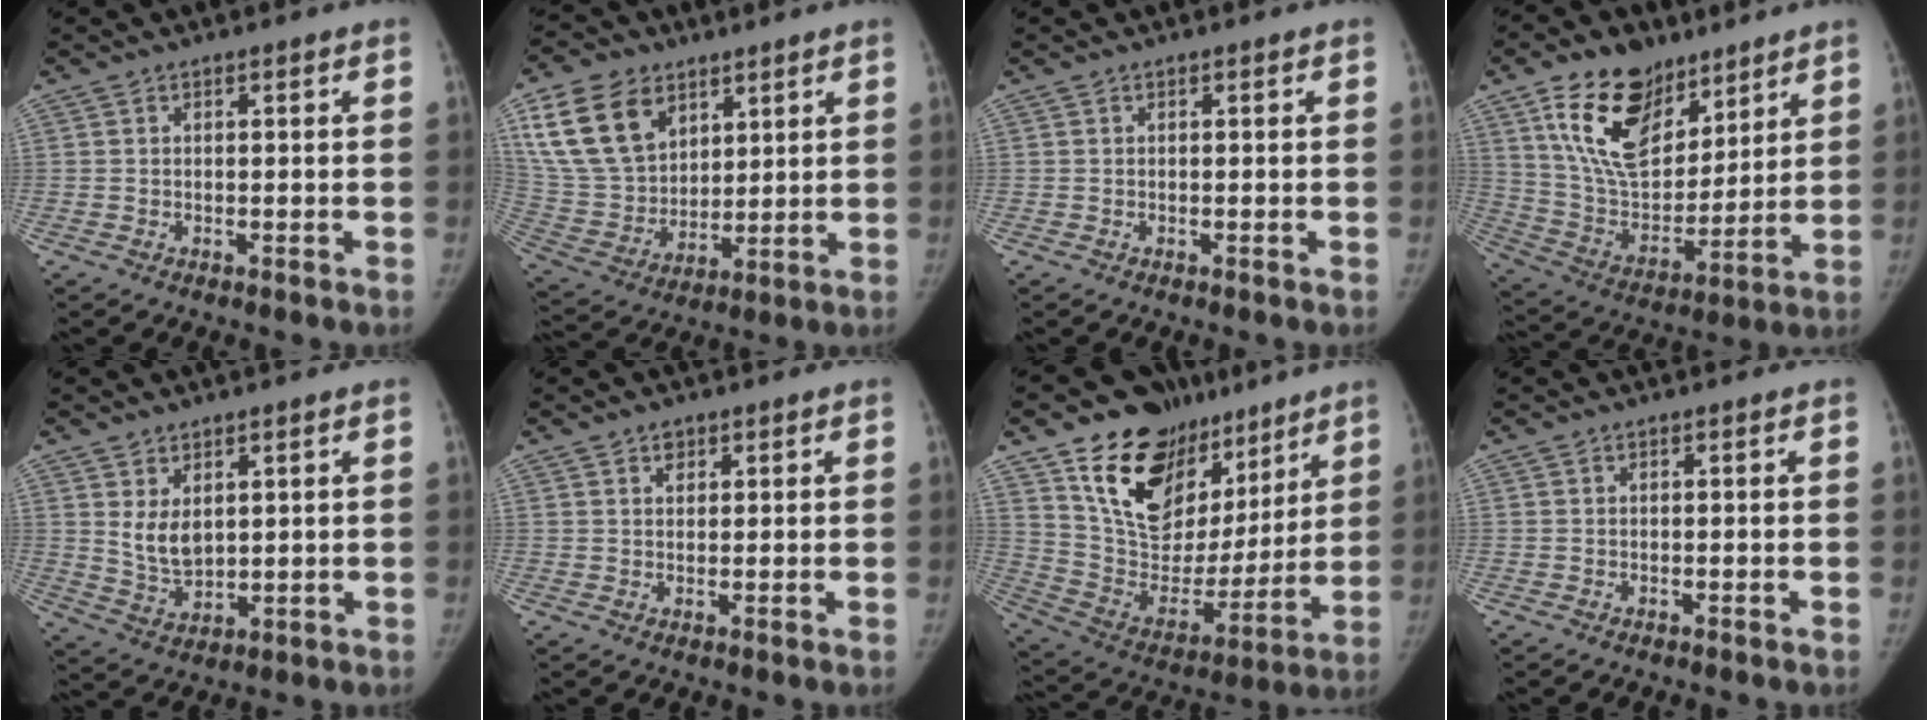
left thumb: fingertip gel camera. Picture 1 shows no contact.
{"total": 18.2, "force": [8.8, 12.5, 9.9], "torque": [-0.170, -0.024, 0.178]}
{"total": 0.0}
{"total": 19.8, "force": [11.4, 11.4, 11.5], "torque": [-0.160, -0.051, 0.215]}
{"total": 6.0, "force": [2.0, 3.6, 4.3], "torque": [-0.063, -0.022, 0.052]}
{"total": 1.9, "force": [1.1, 1.3, 0.8], "torque": [0.000, -0.005, 0.017]}
{"total": 25.5, "force": [15.4, 15.6, 13.1], "torque": [-0.166, -0.051, 0.264]}
{"total": 0.0}